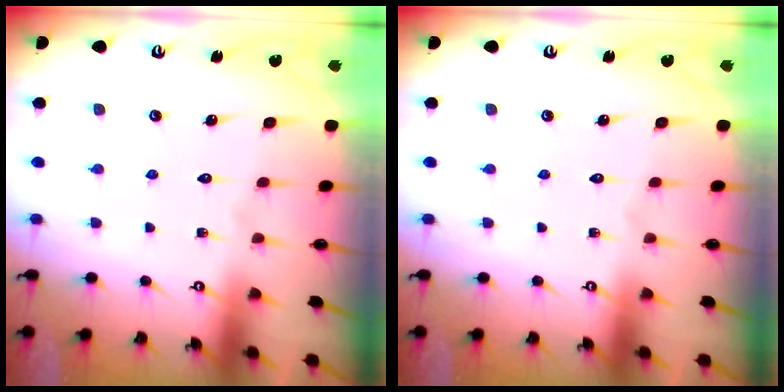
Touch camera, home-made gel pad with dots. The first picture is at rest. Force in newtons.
{"total": 0.0}